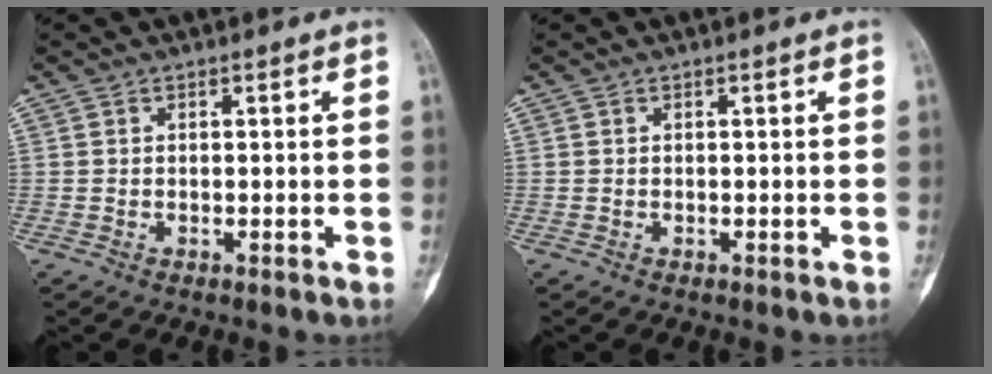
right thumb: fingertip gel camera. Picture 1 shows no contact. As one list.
[{"total": 0.0}]